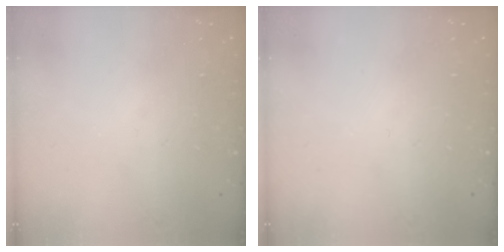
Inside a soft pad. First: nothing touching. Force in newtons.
{"total": 0.0}